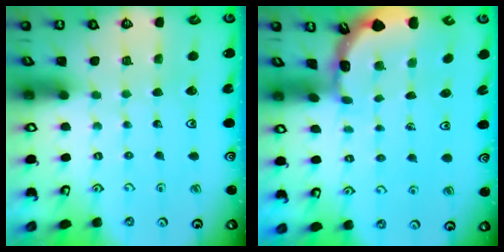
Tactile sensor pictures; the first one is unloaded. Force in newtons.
{"total": 1.6, "press": 1.6, "slide": 0.2}